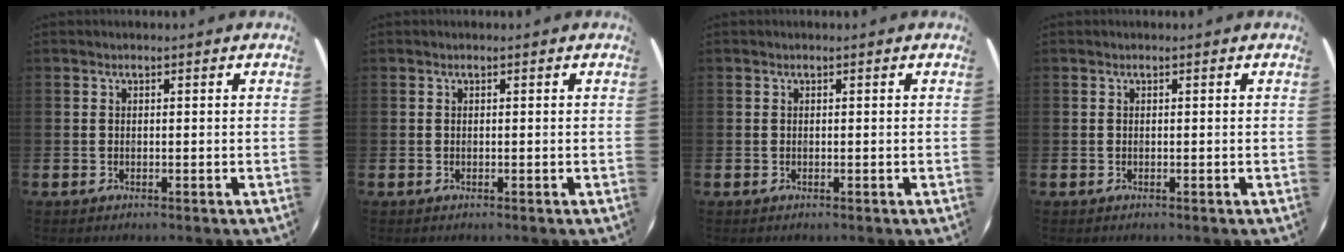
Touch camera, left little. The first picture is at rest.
{"total": 0.0}
{"total": 0.0}
{"total": 0.0}